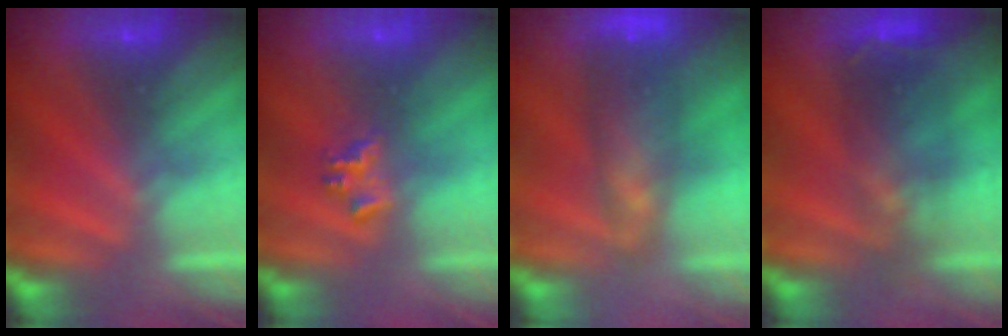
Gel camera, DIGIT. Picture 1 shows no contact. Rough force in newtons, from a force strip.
{"total": 2.1}
{"total": 6.9}
{"total": 6.7}